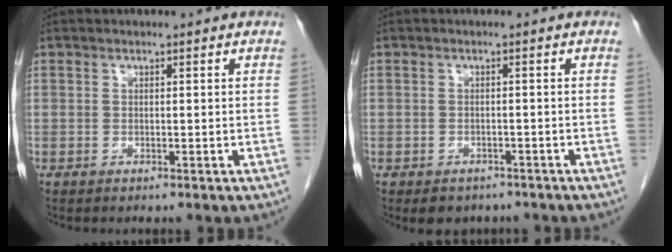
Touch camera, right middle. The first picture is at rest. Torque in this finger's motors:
{"motor_torque": [0.01, -0.01, 0.02, 0.01]}